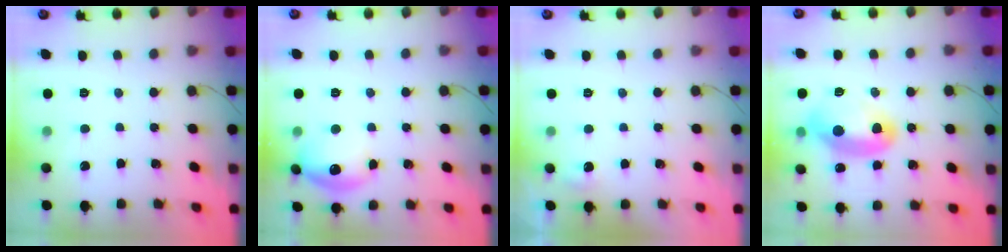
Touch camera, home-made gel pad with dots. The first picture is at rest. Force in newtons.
{"total": 11.9, "press": 11.9, "slide": 1.2}
{"total": 4.0, "press": 3.7, "slide": 1.4}
{"total": 11.9, "press": 11.9, "slide": 1.0}